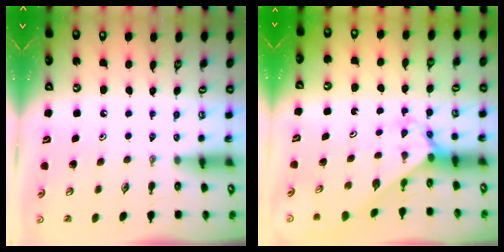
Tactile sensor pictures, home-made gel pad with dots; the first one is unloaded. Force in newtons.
{"total": 2.7, "press": 2.7, "slide": 0.2}